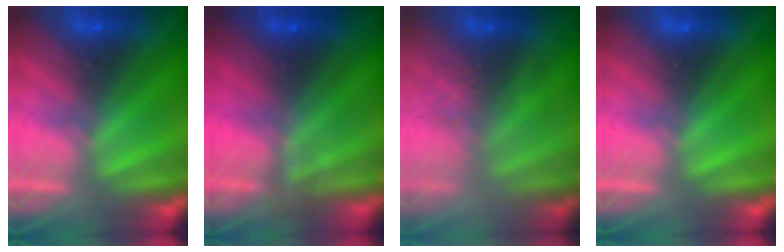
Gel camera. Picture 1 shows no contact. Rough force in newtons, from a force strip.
{"total": 1.1}
{"total": 2.5}
{"total": 0.0}